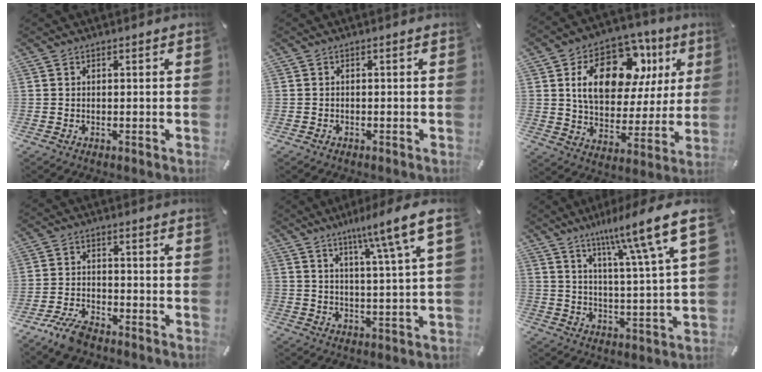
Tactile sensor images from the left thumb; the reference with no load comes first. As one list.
[{"total": 0.5, "force": [-0.4, 0.3, 0.1], "torque": [-0.001, 0.002, -0.010]}, {"total": 20.0, "force": [7.9, 12.4, 13.6], "torque": [-0.214, -0.017, 0.138]}, {"total": 6.3, "force": [-5.2, 2.1, 3.0], "torque": [-0.075, 0.018, -0.102]}, {"total": 10.6, "force": [6.4, 0.1, 8.4], "torque": [-0.135, -0.039, 0.096]}, {"total": 15.8, "force": [9.7, 1.8, 12.4], "torque": [-0.199, -0.051, 0.147]}]